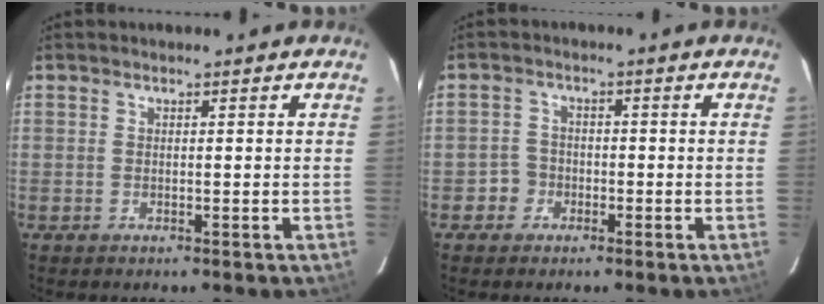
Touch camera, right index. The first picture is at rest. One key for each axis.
{"total": 3.2, "fx": -1.6, "fy": 2.8, "fz": -0.1, "tx": 0.002, "ty": 0.015, "tz": -0.030}